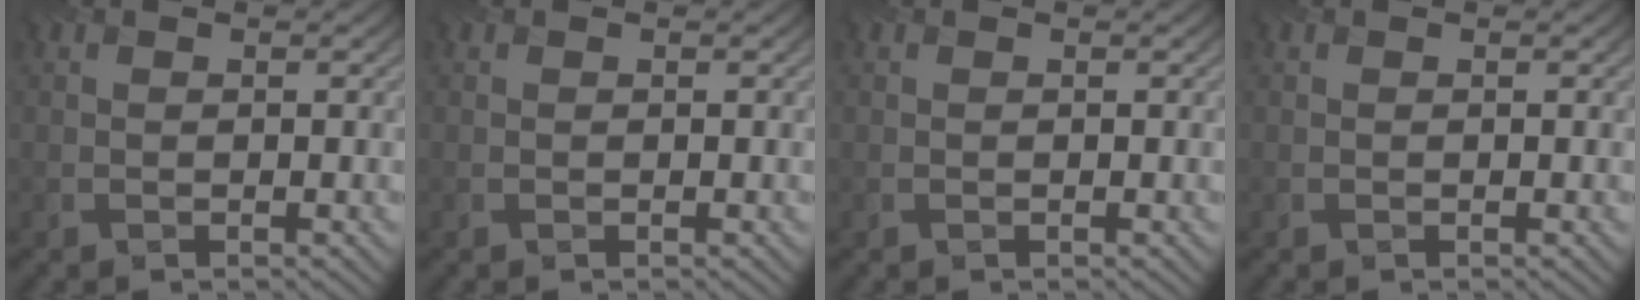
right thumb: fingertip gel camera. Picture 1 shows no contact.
{"total": 0.0}
{"total": 0.0}
{"total": 0.0}